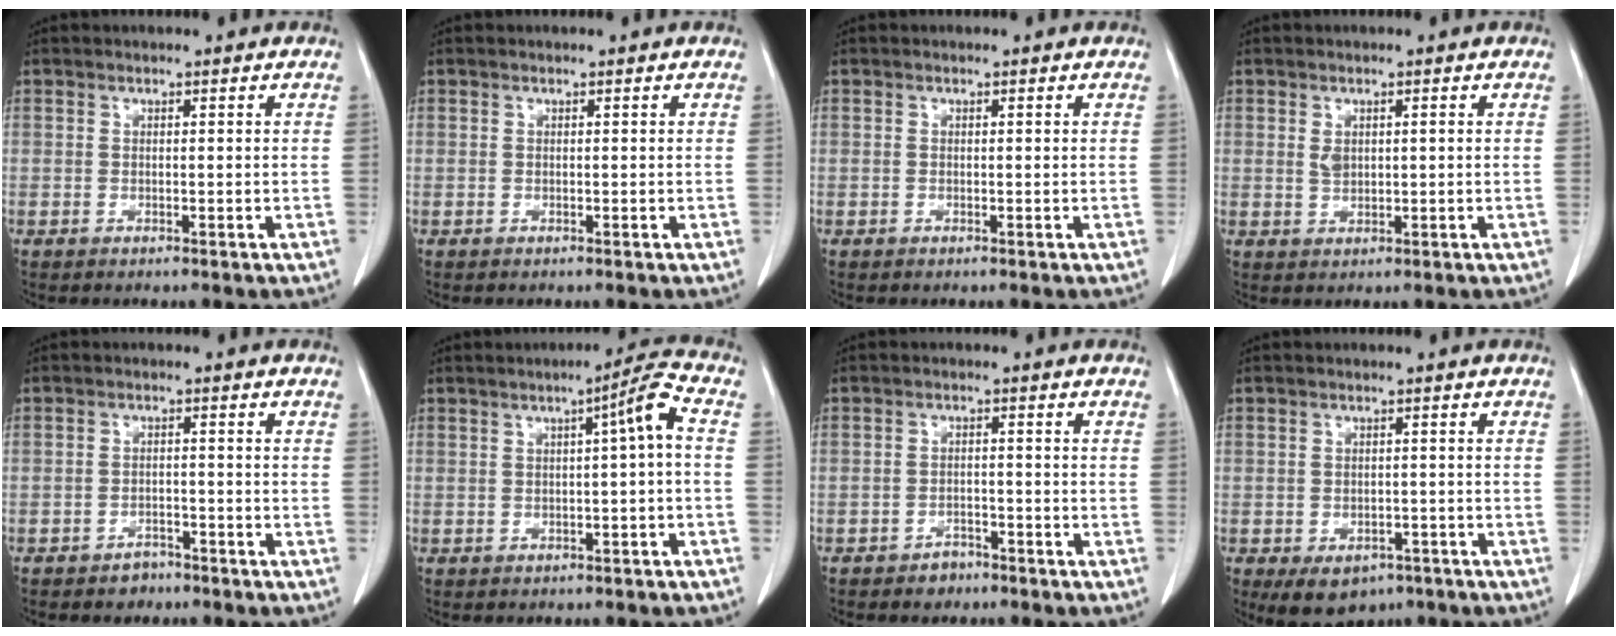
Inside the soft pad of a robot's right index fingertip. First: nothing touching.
{"total": 0.0}
{"total": 0.0}
{"total": 1.9, "force": [0.4, 1.1, 1.5], "torque": [-0.031, 0.005, 0.015]}
{"total": 2.6, "force": [-2.1, 1.4, 0.5], "torque": [-0.010, 0.006, -0.025]}
{"total": 4.4, "force": [0.2, -0.4, 4.4], "torque": [-0.063, 0.013, 0.003]}
{"total": 2.5, "force": [-2.0, 1.4, 0.6], "torque": [-0.010, 0.006, -0.025]}
{"total": 6.6, "force": [-4.1, 4.4, 2.8], "torque": [-0.037, 0.001, -0.049]}